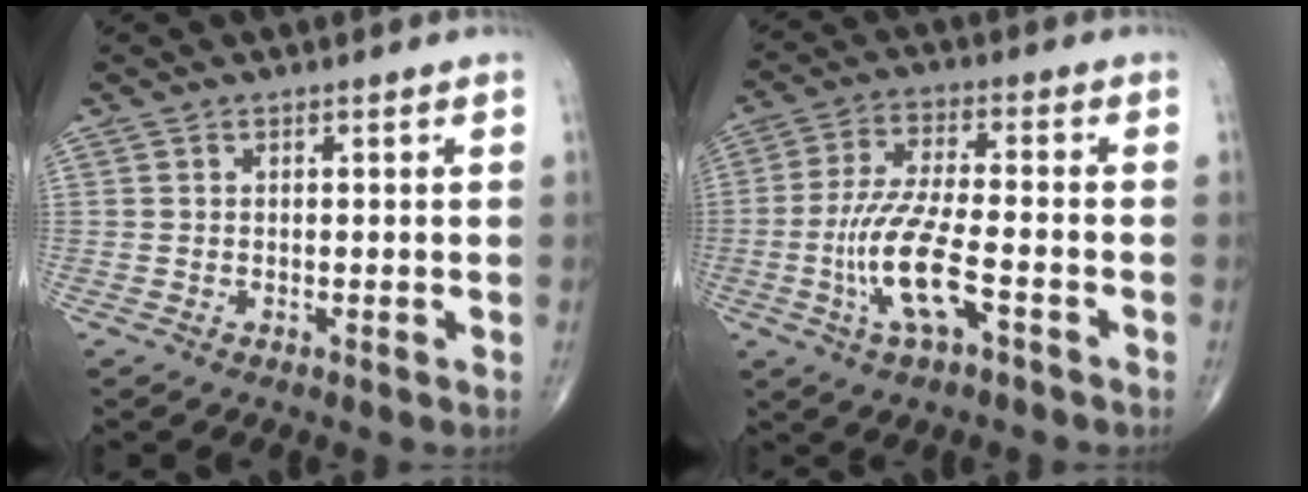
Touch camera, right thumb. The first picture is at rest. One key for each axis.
{"total": 11.6, "fx": -4.0, "fy": 3.5, "fz": 10.4, "tx": -0.222, "ty": 0.021, "tz": -0.074}